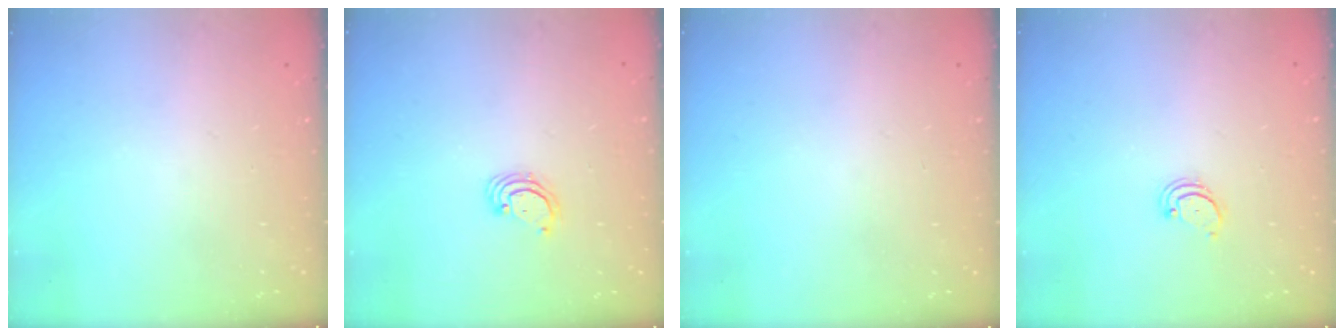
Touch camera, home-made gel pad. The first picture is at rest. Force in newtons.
{"total": 2.4, "press": 2.4, "slide": 0.2}
{"total": 0.0}
{"total": 2.6, "press": 2.5, "slide": 0.5}